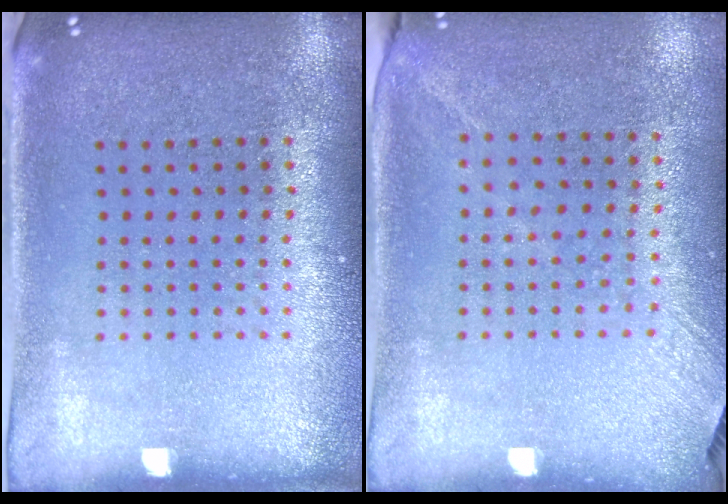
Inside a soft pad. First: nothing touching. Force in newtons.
{"total": 1.3, "press": 1.0, "slide": 0.9}